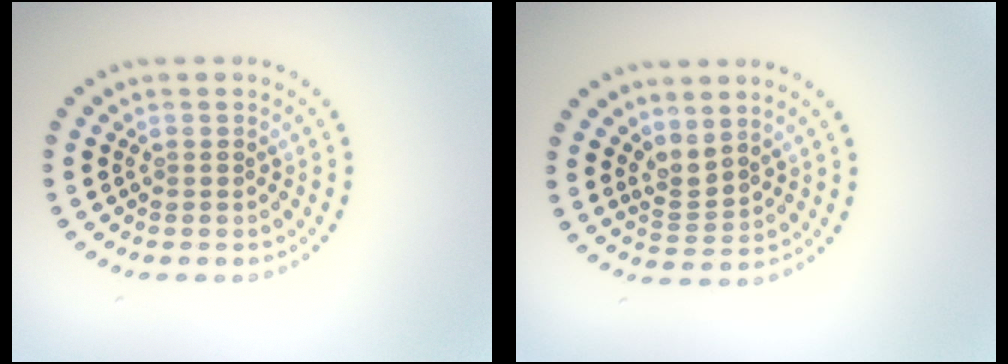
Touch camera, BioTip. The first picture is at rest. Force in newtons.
{"total": 2.2, "press": 1.5, "slide": 1.6}